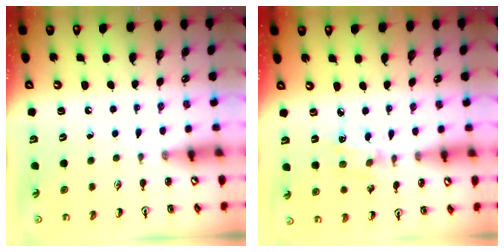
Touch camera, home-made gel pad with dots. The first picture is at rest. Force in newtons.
{"total": 4.5, "press": 4.5, "slide": 0.4}